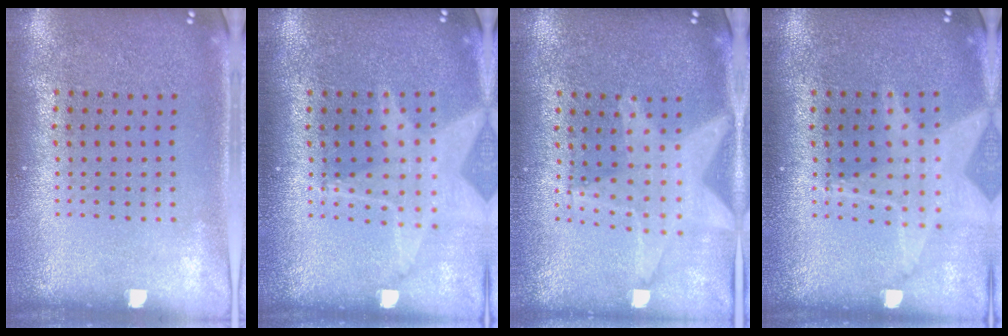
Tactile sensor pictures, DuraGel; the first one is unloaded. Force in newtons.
{"total": 1.3, "press": 1.3, "slide": 0.1}
{"total": 1.3, "press": 1.3, "slide": 0.5}
{"total": 1.3, "press": 1.3, "slide": 0.1}